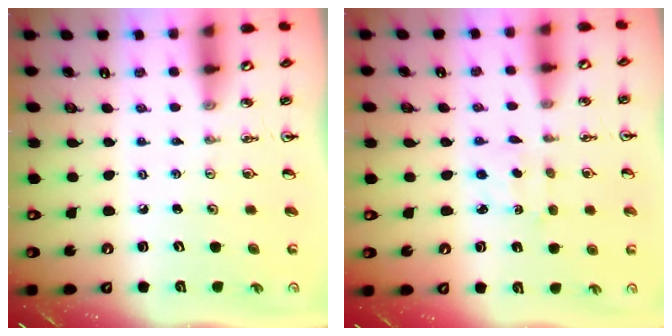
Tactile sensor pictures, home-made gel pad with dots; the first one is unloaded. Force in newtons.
{"total": 2.5, "press": 2.4, "slide": 0.6}